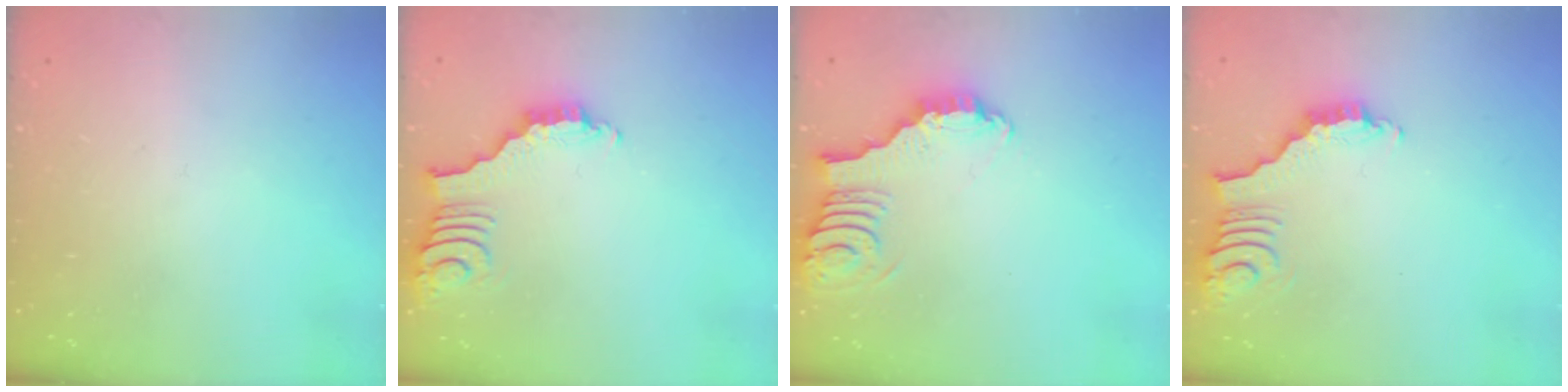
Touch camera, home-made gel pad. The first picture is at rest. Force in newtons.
{"total": 3.1, "press": 3.1, "slide": 0.4}
{"total": 3.8, "press": 3.7, "slide": 0.3}
{"total": 3.8, "press": 3.7, "slide": 0.7}